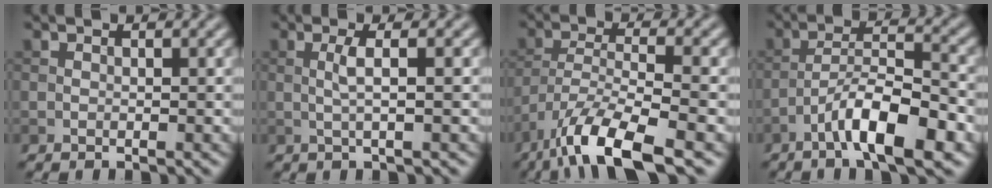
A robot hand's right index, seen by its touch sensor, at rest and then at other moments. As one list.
[{"total": 2.2, "force": [0.2, 0.3, 2.2], "torque": [-0.042, 0.005, 0.000]}, {"total": 9.3, "force": [-6.4, 2.4, 6.4], "torque": [-0.114, -0.003, -0.123]}, {"total": 7.8, "force": [-4.2, 1.9, 6.3], "torque": [-0.106, 0.014, -0.074]}]